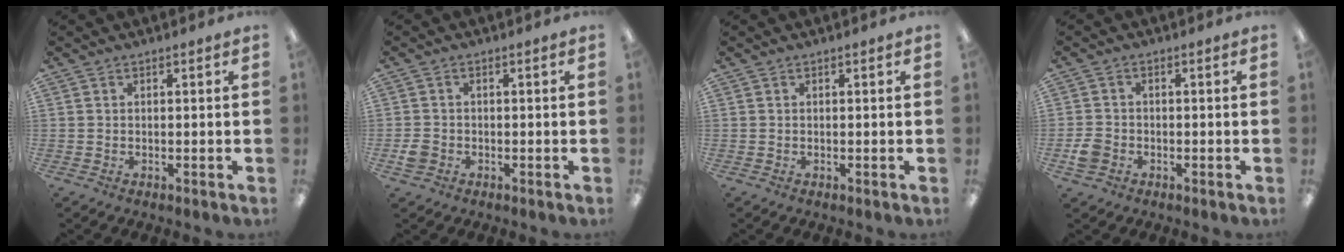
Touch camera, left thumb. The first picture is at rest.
{"total": 2.5, "force": [-1.3, 1.9, 1.0], "torque": [-0.014, 0.004, -0.023]}
{"total": 0.0}
{"total": 3.4, "force": [-1.8, 2.6, 1.3], "torque": [-0.025, 0.005, -0.034]}